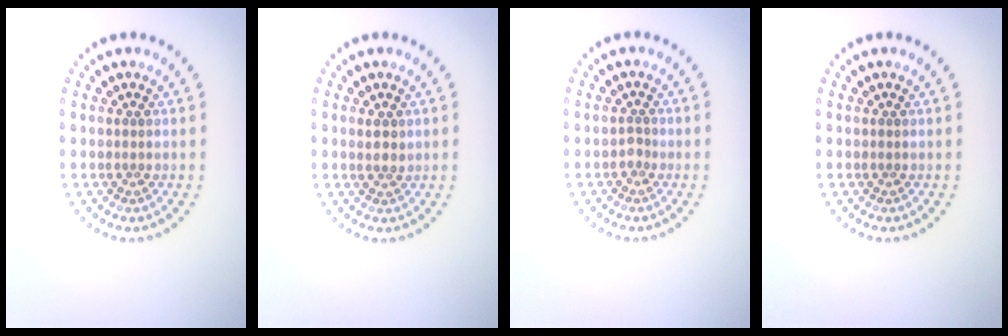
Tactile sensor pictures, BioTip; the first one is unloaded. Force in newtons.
{"total": 1.2, "press": 1.1, "slide": 0.4}
{"total": 0.9, "press": 0.7, "slide": 0.6}
{"total": 0.0}